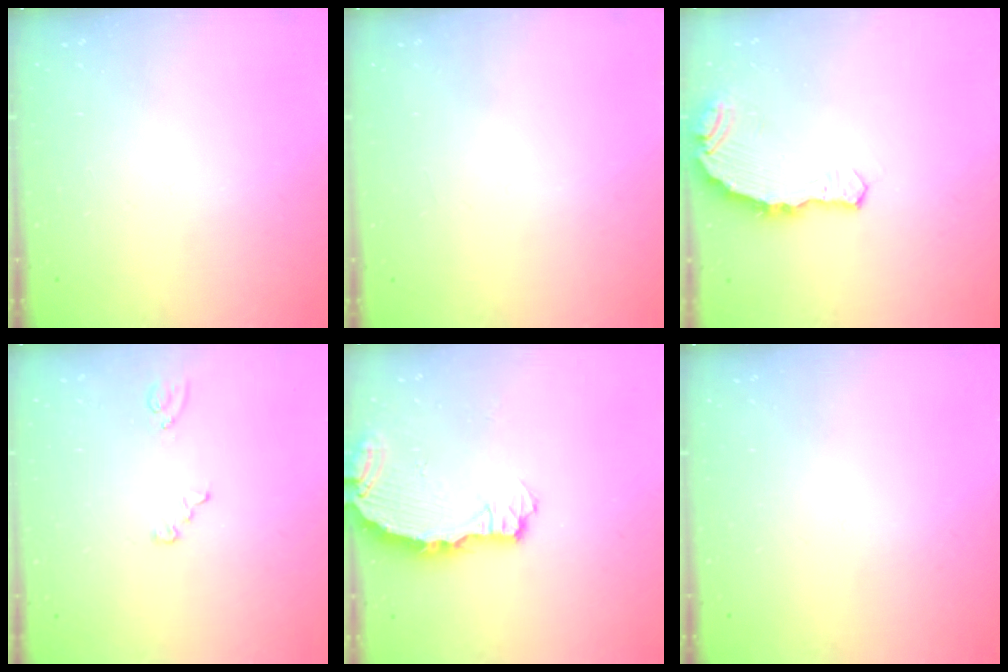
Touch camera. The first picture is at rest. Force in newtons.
{"total": 0.0}
{"total": 7.5, "press": 6.3, "slide": 4.0}
{"total": 3.7, "press": 3.7, "slide": 0.5}
{"total": 4.4, "press": 4.4, "slide": 0.1}
{"total": 0.0}